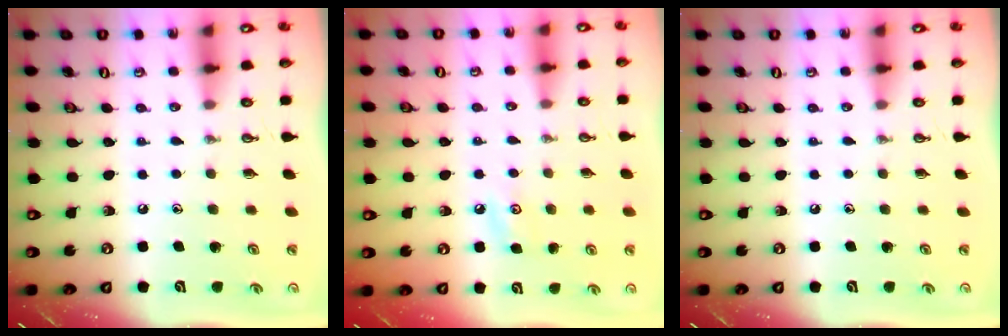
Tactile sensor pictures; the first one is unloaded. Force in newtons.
{"total": 4.7, "press": 4.6, "slide": 0.7}
{"total": 0.0}